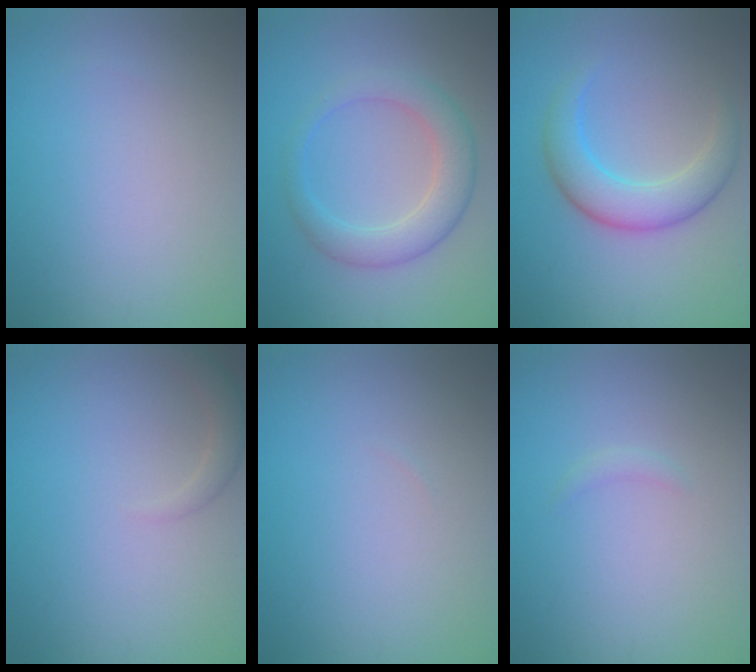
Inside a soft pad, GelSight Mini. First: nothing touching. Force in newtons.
{"total": 4.3, "press": 4.3, "slide": 0.1}
{"total": 4.5, "press": 4.5, "slide": 0.2}
{"total": 1.6, "press": 1.6, "slide": 0.0}
{"total": 0.0}
{"total": 0.6, "press": 0.6, "slide": 0.1}